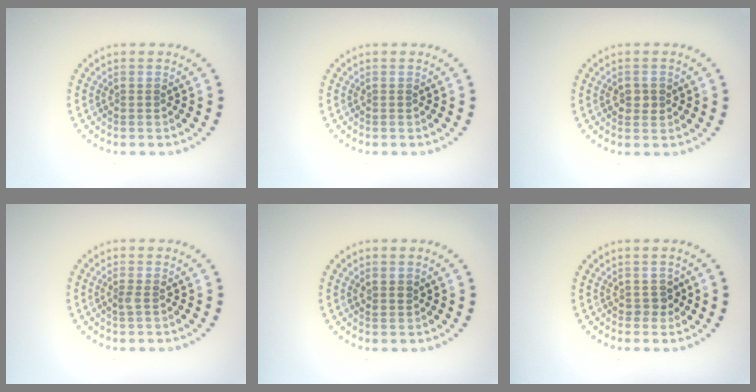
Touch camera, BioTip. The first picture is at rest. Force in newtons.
{"total": 0.0}
{"total": 1.5, "press": 1.5, "slide": 0.1}
{"total": 0.7, "press": 0.6, "slide": 0.3}
{"total": 1.1, "press": 1.0, "slide": 0.5}
{"total": 1.1, "press": 1.0, "slide": 0.5}